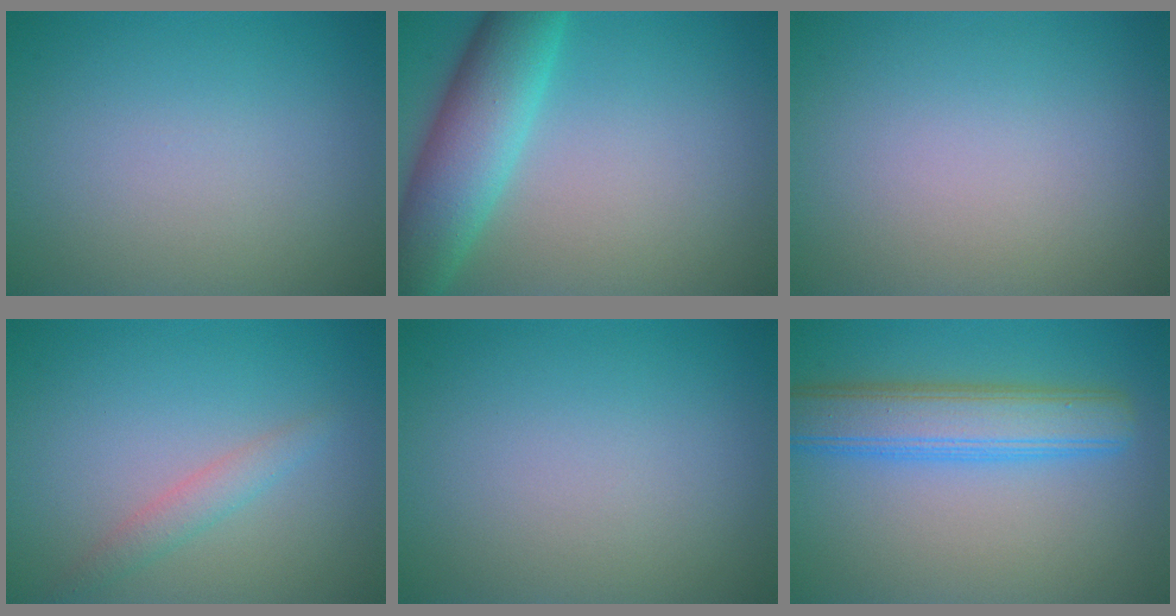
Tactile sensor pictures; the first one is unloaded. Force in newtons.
{"total": 7.0, "press": 7.0, "slide": 0.3}
{"total": 0.0}
{"total": 1.6, "press": 1.6, "slide": 0.1}
{"total": 0.0}
{"total": 5.7, "press": 5.7, "slide": 0.2}